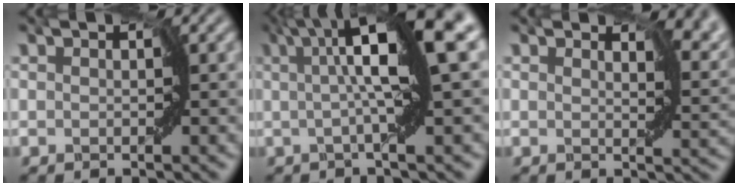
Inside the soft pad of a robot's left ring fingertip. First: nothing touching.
{"total": 9.5, "force": [2.3, 1.2, 9.2], "torque": [-0.124, 0.019, 0.028]}
{"total": 4.9, "force": [2.5, 2.5, 3.5], "torque": [-0.049, -0.003, 0.036]}